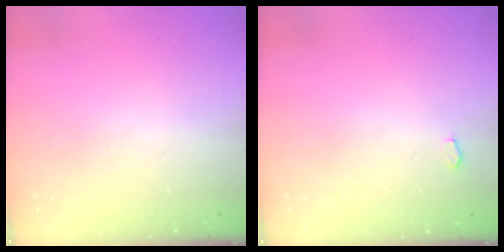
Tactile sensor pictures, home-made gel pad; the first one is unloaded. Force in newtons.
{"total": 2.3, "press": 2.3, "slide": 0.3}